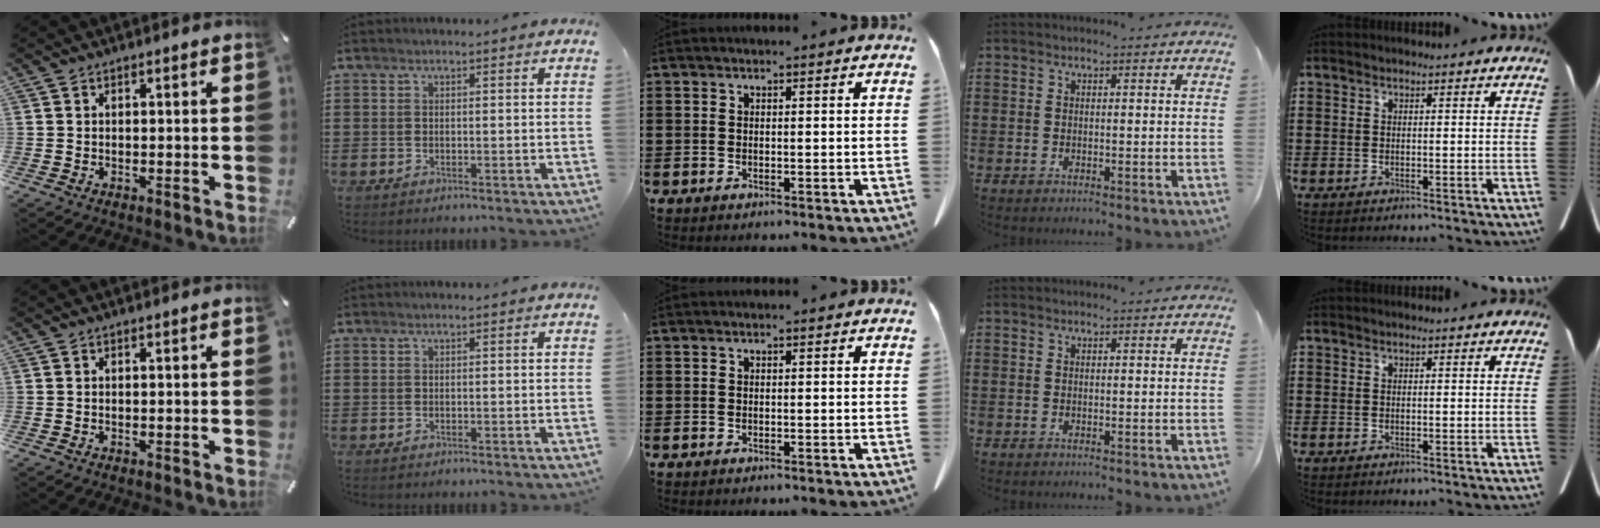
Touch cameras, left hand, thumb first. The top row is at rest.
{}